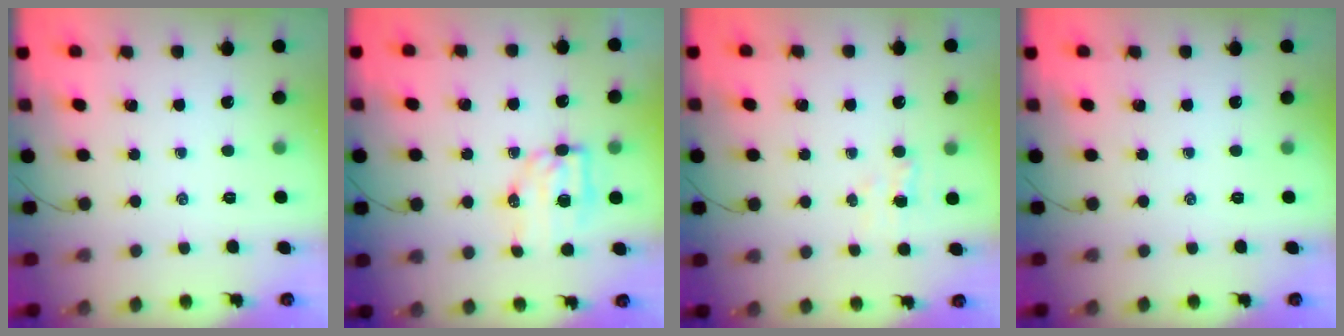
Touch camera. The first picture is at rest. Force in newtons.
{"total": 7.9, "press": 7.8, "slide": 1.4}
{"total": 3.4, "press": 3.3, "slide": 0.9}
{"total": 0.0}